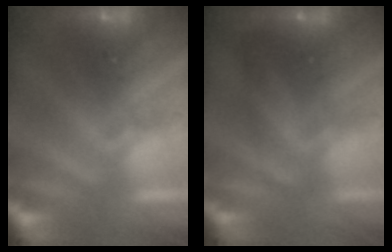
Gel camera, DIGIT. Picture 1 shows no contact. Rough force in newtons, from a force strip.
{"total": 2.4}